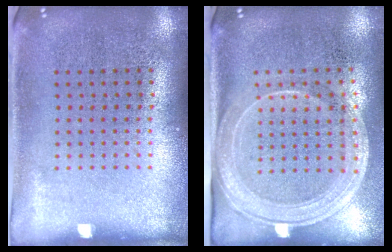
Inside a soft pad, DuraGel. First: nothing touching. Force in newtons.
{"total": 2.0, "press": 1.7, "slide": 1.1}